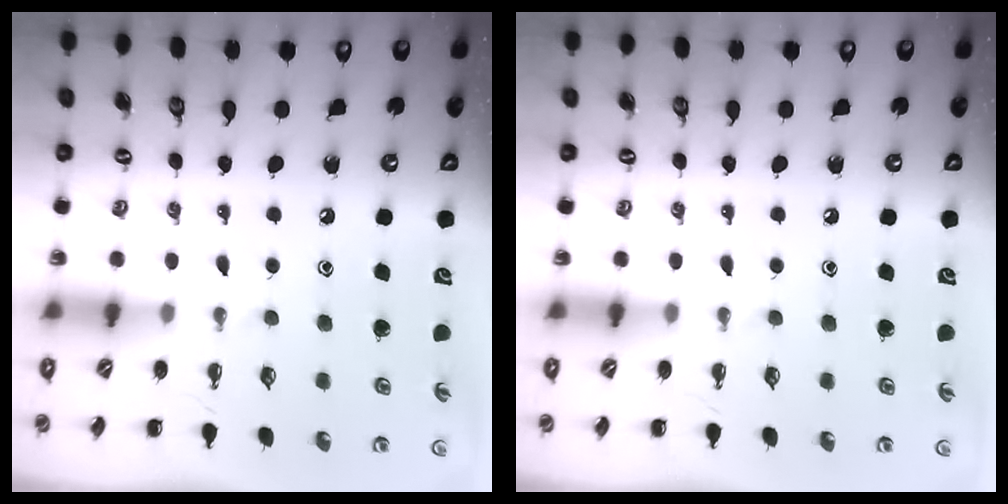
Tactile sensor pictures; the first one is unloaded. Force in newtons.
{"total": 0.0}